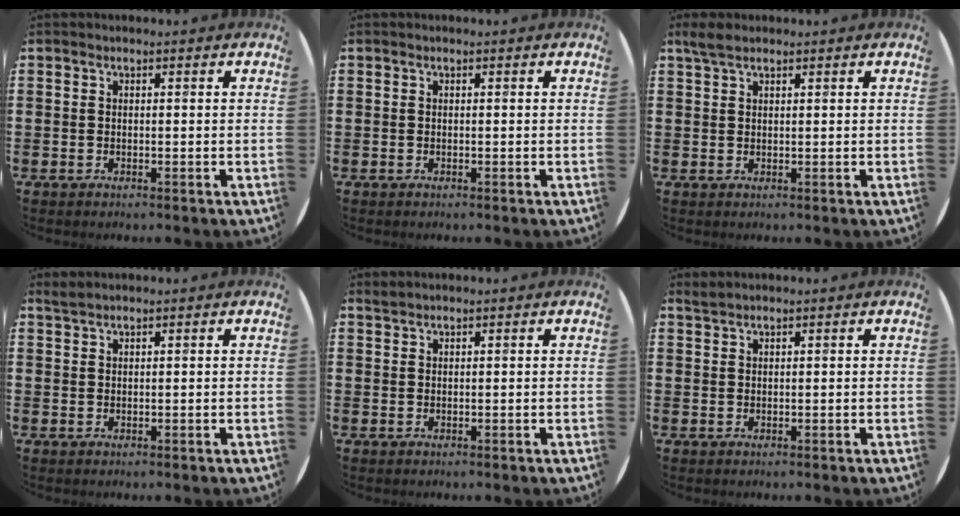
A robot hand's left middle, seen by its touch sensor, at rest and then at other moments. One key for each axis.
{"total": 0.0}
{"total": 2.1, "fx": 1.7, "fy": 0.7, "fz": 1.1, "tx": -0.024, "ty": 0.005, "tz": 0.032}
{"total": 1.1, "fx": 1.0, "fy": 0.0, "fz": 0.3, "tx": -0.007, "ty": 0.001, "tz": 0.019}
{"total": 0.7, "fx": 0.7, "fy": -0.1, "fz": -0.1, "tx": 0.001, "ty": 0.000, "tz": 0.013}
{"total": 0.9, "fx": 0.9, "fy": -0.1, "fz": 0.2, "tx": -0.004, "ty": 0.001, "tz": 0.017}